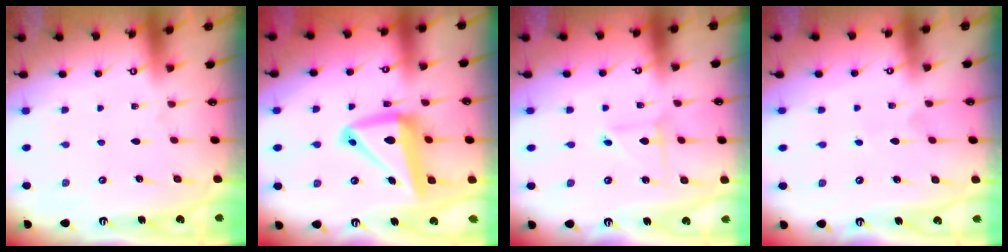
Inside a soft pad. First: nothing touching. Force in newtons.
{"total": 15.1, "press": 15.0, "slide": 1.8}
{"total": 2.2, "press": 2.2, "slide": 0.1}
{"total": 2.7, "press": 2.6, "slide": 0.2}